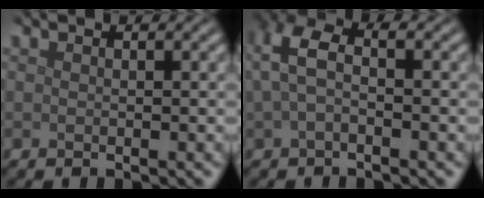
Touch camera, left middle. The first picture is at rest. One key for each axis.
{"total": 3.9, "fx": 0.8, "fy": 2.2, "fz": 3.2, "tx": -0.077, "ty": 0.011, "tz": 0.009}